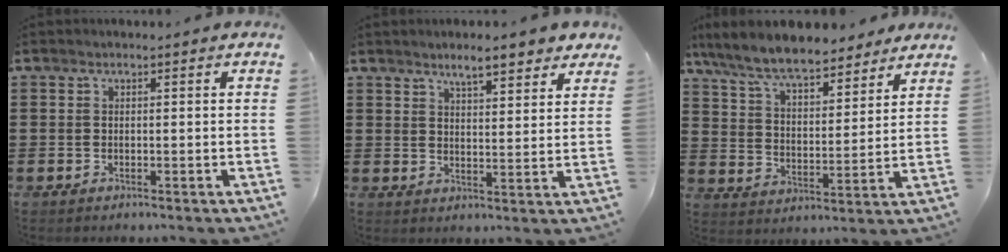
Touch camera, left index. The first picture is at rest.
{"total": 5.6, "force": [4.7, 1.1, 2.7], "torque": [-0.049, -0.011, 0.081]}
{"total": 9.0, "force": [8.0, 1.5, 3.8], "torque": [-0.106, -0.037, 0.143]}